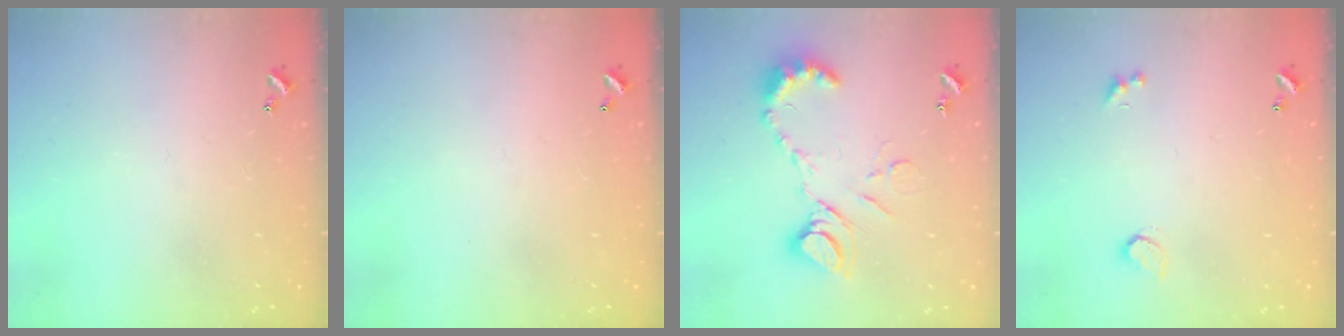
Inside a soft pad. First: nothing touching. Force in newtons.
{"total": 2.7, "press": 2.7, "slide": 0.1}
{"total": 13.0, "press": 13.0, "slide": 1.3}
{"total": 1.0, "press": 0.8, "slide": 0.5}